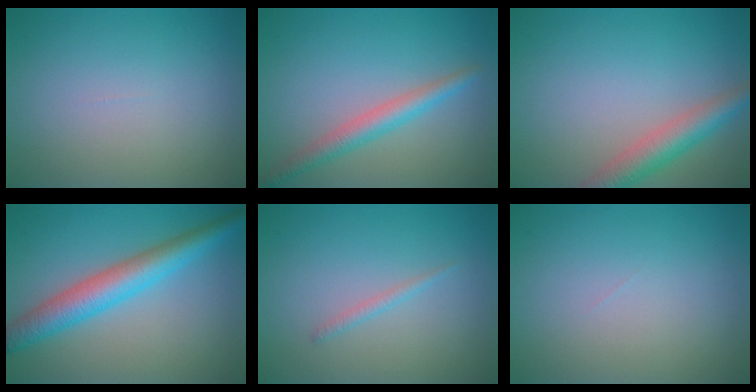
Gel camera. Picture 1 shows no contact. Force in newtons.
{"total": 2.9, "press": 2.9, "slide": 0.2}
{"total": 4.2, "press": 4.2, "slide": 0.1}
{"total": 5.5, "press": 5.5, "slide": 0.1}
{"total": 0.8, "press": 0.8, "slide": 0.0}
{"total": 0.0}